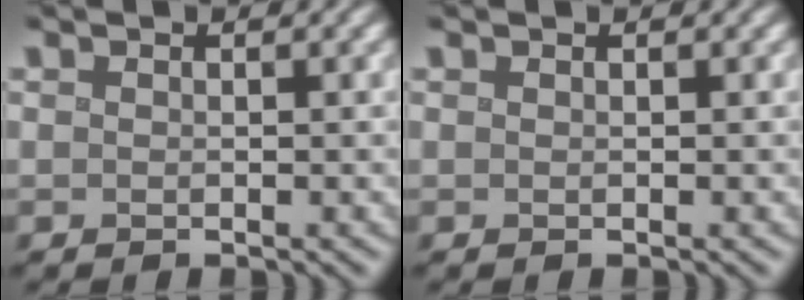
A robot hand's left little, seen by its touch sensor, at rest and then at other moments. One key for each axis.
{"total": 0.0}